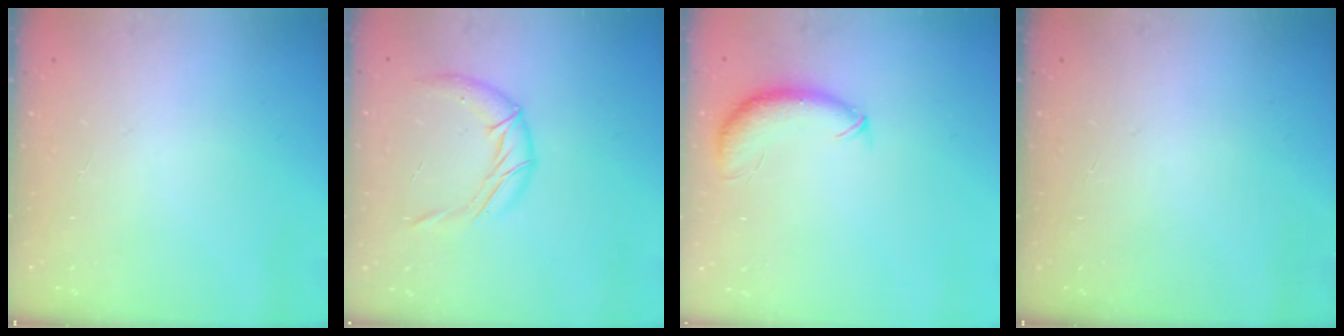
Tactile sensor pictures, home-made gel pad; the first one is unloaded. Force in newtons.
{"total": 10.8, "press": 10.7, "slide": 1.3}
{"total": 8.7, "press": 8.6, "slide": 1.6}
{"total": 0.0}